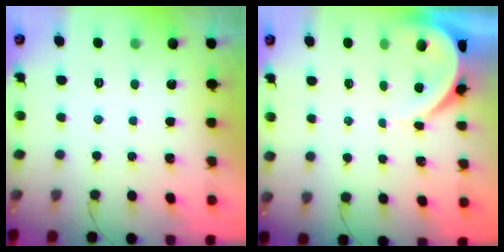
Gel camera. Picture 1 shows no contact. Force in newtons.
{"total": 3.9, "press": 3.8, "slide": 0.5}